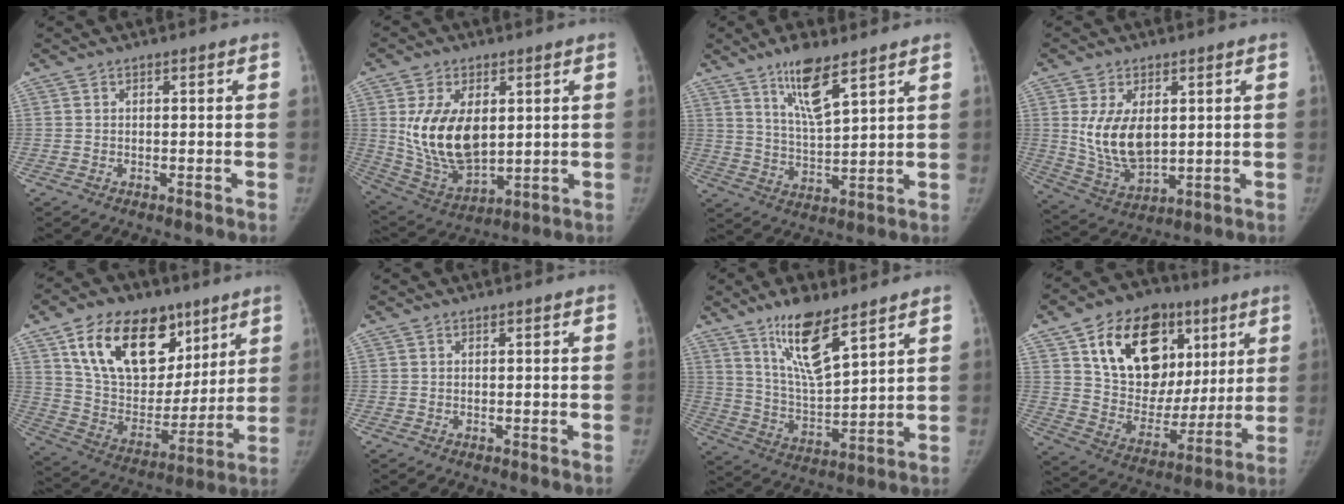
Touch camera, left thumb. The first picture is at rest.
{"total": 15.7, "force": [2.5, 9.3, 12.5], "torque": [-0.207, -0.020, 0.065]}
{"total": 9.7, "force": [6.2, 2.3, 7.1], "torque": [-0.123, -0.040, 0.119]}
{"total": 11.7, "force": [2.0, 6.9, 9.2], "torque": [-0.152, -0.019, 0.055]}
{"total": 24.2, "force": [12.4, 15.1, 14.2], "torque": [-0.199, -0.032, 0.220]}
{"total": 0.0}
{"total": 13.2, "force": [8.5, 3.7, 9.3], "torque": [-0.154, -0.057, 0.168]}
{"total": 25.0, "force": [10.2, 17.0, 15.2], "torque": [-0.189, -0.003, 0.176]}